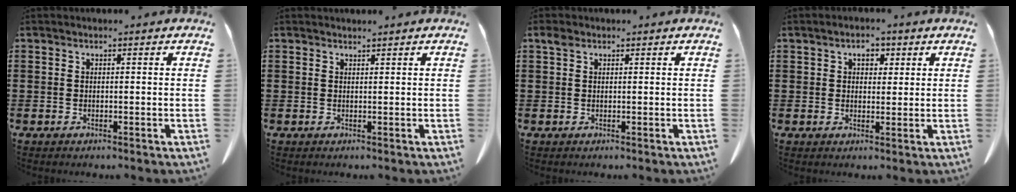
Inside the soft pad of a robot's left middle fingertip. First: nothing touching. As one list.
[{"total": 1.4, "force": [1.3, 0.0, 0.3], "torque": [-0.009, -0.001, 0.026]}, {"total": 1.3, "force": [0.6, 0.8, 0.8], "torque": [-0.020, 0.003, 0.012]}, {"total": 3.1, "force": [1.5, 2.0, 1.8], "torque": [-0.026, 0.004, 0.020]}]